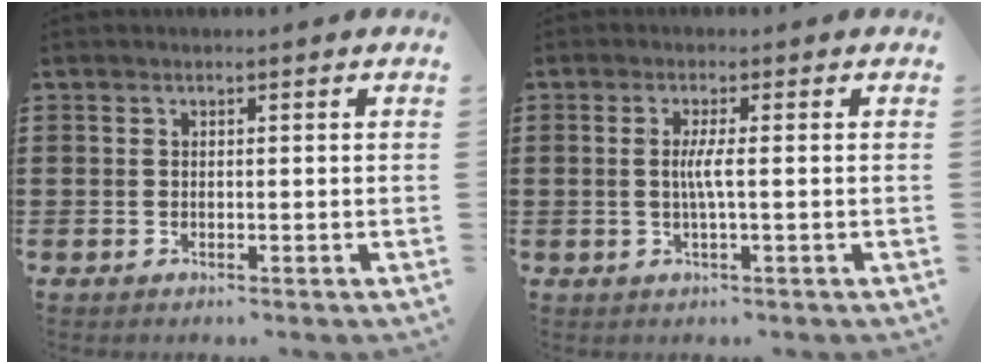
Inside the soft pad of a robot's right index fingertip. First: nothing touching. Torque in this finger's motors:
{"motor_torque": [0.25, -0.03, 0.33, 0.09]}